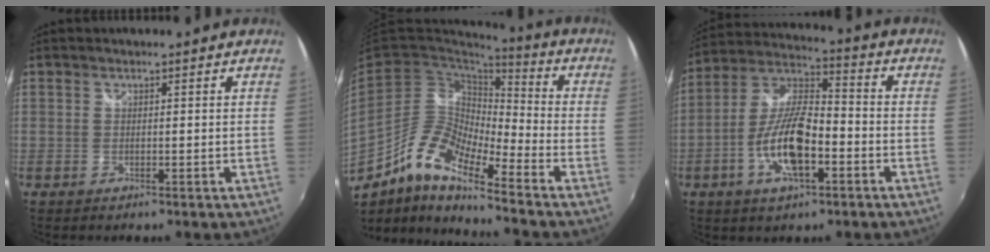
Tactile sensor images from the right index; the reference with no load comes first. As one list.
[{"total": 13.6, "force": [-8.9, 3.2, 9.8], "torque": [-0.175, 0.001, -0.178]}, {"total": 14.0, "force": [-4.8, 5.0, 12.1], "torque": [-0.250, -0.002, -0.092]}]